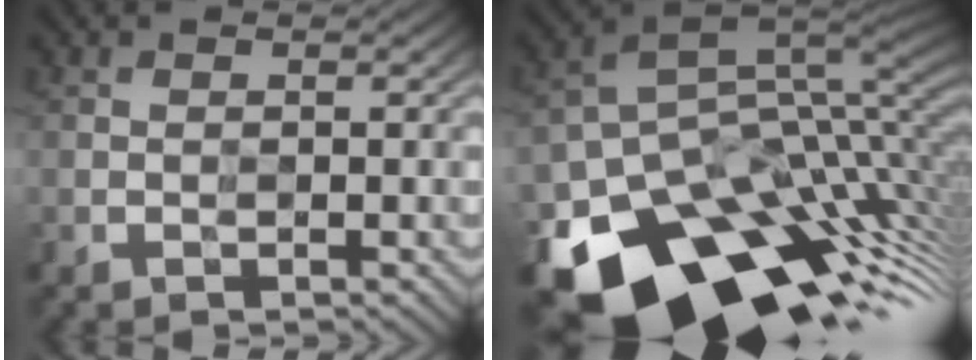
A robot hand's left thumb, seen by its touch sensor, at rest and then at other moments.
{"total": 16.8, "force": [-8.1, 10.6, 10.2], "torque": [-0.190, -0.035, -0.123]}